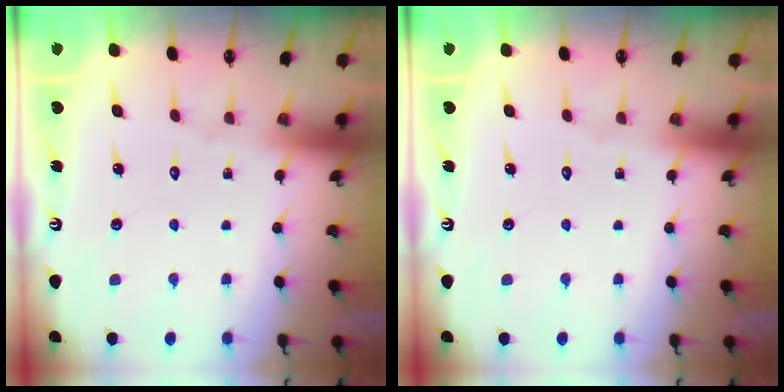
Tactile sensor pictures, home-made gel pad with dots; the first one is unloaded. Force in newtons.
{"total": 0.0}